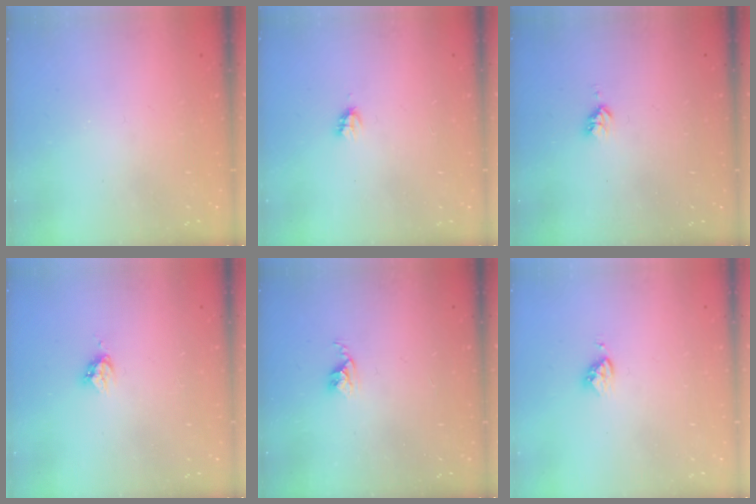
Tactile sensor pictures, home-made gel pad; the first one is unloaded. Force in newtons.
{"total": 2.7, "press": 2.7, "slide": 0.2}
{"total": 3.7, "press": 3.7, "slide": 0.5}
{"total": 3.9, "press": 3.9, "slide": 0.1}
{"total": 2.8, "press": 2.7, "slide": 0.4}
{"total": 3.9, "press": 3.8, "slide": 0.4}